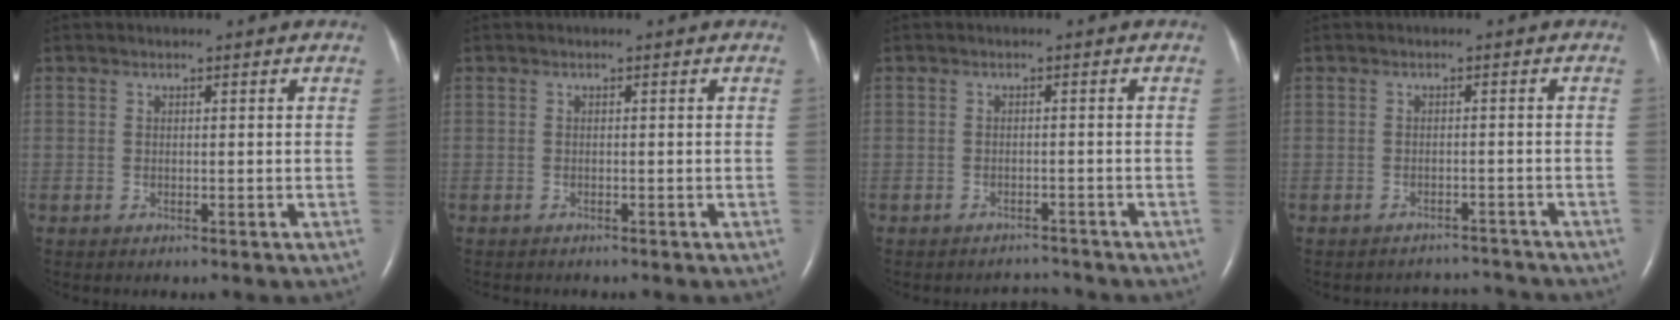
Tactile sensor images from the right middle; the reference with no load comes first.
{"total": 1.2, "force": [-1.1, 0.4, 0.4], "torque": [-0.012, -0.003, -0.013]}
{"total": 2.1, "force": [-1.9, 0.1, -0.7], "torque": [0.006, -0.006, -0.025]}
{"total": 4.2, "force": [-4.0, 0.4, -1.2], "torque": [0.015, 0.009, -0.052]}